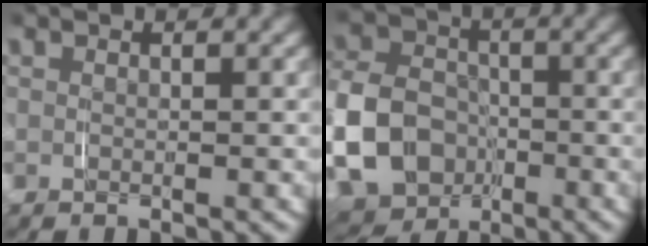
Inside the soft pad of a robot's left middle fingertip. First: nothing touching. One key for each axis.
{"total": 9.6, "fx": -2.8, "fy": 8.1, "fz": 4.3, "tx": -0.111, "ty": -0.033, "tz": -0.045}